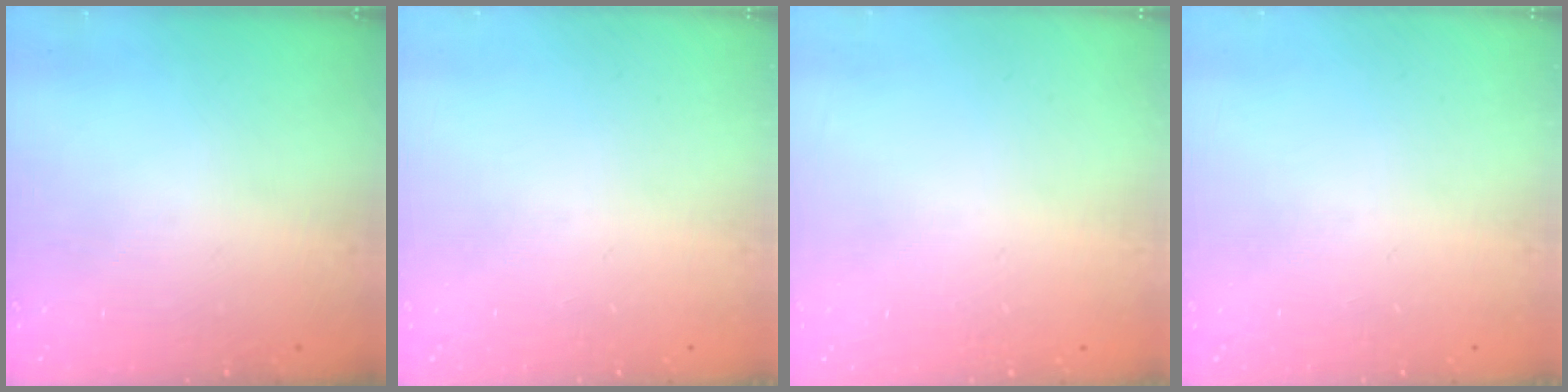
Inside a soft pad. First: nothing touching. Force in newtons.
{"total": 0.0}
{"total": 2.6, "press": 2.6, "slide": 0.2}
{"total": 0.0}